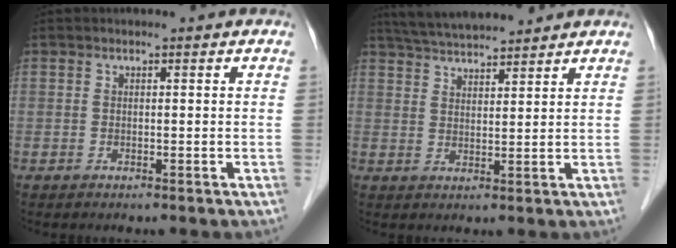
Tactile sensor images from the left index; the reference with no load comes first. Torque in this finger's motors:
{"motor_torque": [0.04, -0.26, 0.19, 0.05]}